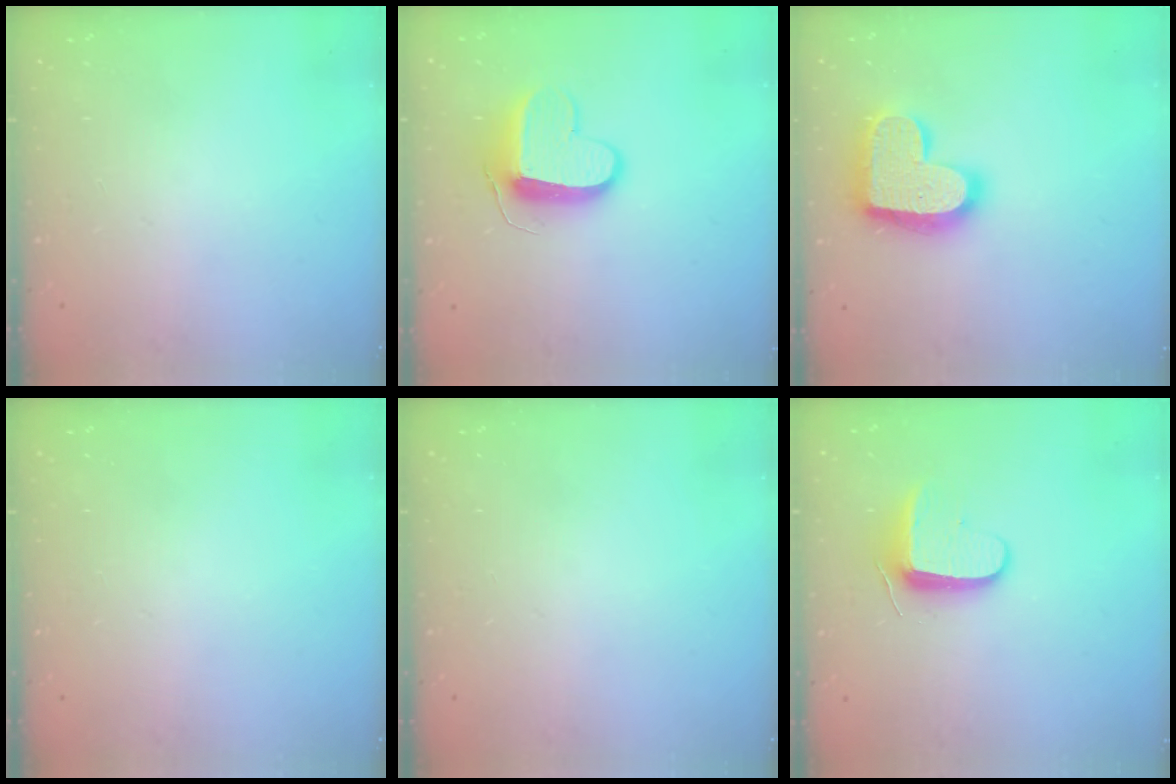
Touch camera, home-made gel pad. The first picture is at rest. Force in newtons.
{"total": 10.3, "press": 10.2, "slide": 0.5}
{"total": 18.7, "press": 18.7, "slide": 1.2}
{"total": 0.0}
{"total": 0.0}
{"total": 8.7, "press": 8.6, "slide": 0.9}